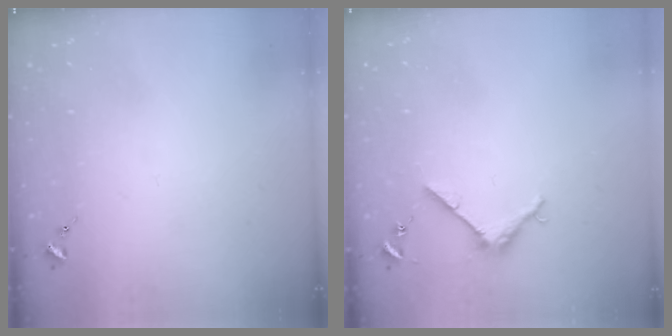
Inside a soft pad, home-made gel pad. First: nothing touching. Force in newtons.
{"total": 4.0, "press": 4.0, "slide": 0.4}